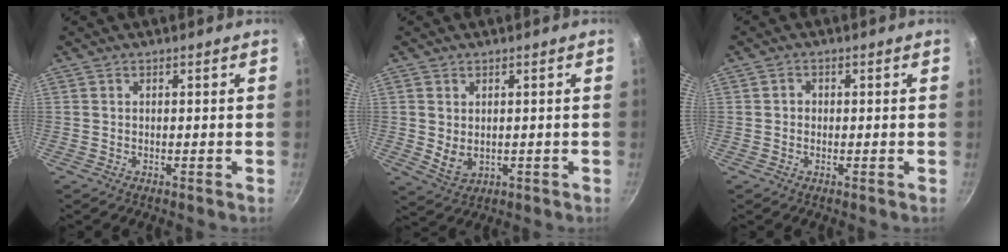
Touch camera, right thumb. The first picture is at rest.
{"total": 4.1, "force": [0.3, 3.1, 2.7], "torque": [-0.046, -0.015, 0.015]}
{"total": 1.2, "force": [-0.1, 1.1, 0.4], "torque": [-0.003, 0.004, -0.002]}